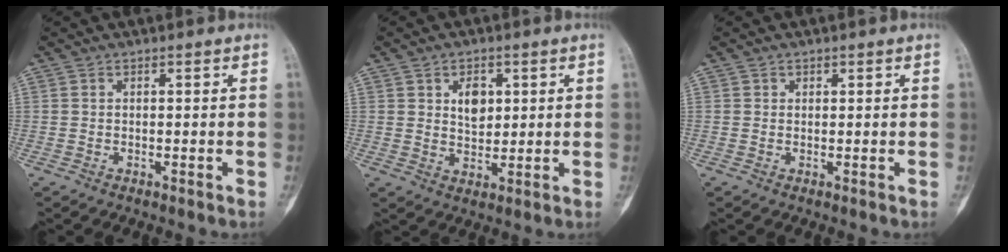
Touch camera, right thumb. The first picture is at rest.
{"total": 5.3, "force": [1.7, 3.6, 3.4], "torque": [-0.035, -0.011, 0.030]}
{"total": 0.6, "force": [0.3, 0.5, 0.0], "torque": [0.009, 0.001, 0.001]}